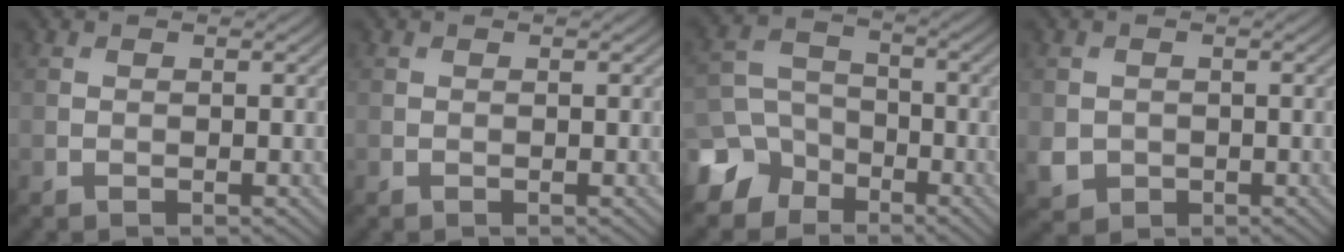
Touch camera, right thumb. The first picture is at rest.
{"total": 0.0}
{"total": 8.4, "force": [-5.3, 6.0, 2.6], "torque": [-0.064, -0.009, -0.122]}
{"total": 2.6, "force": [-0.5, 2.4, 0.8], "torque": [-0.025, -0.011, -0.008]}